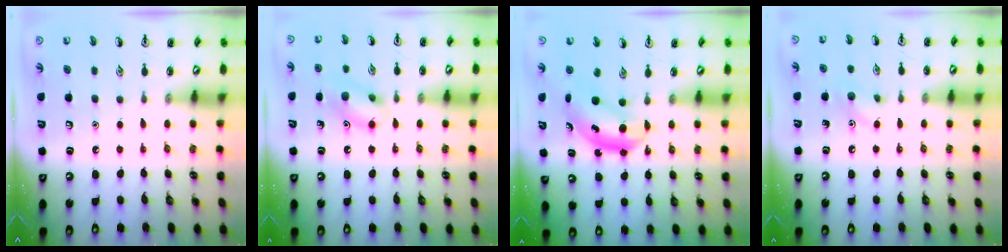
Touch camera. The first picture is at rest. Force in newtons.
{"total": 11.0, "press": 11.0, "slide": 0.6}
{"total": 4.6, "press": 4.6, "slide": 0.4}
{"total": 5.5, "press": 5.3, "slide": 1.2}